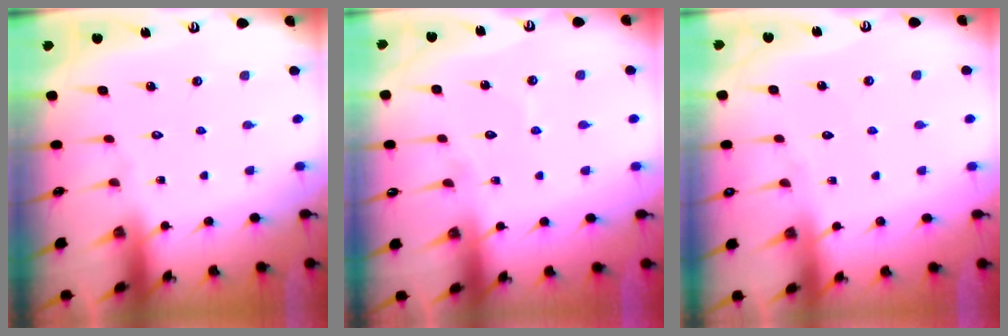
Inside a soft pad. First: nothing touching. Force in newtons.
{"total": 4.7, "press": 4.7, "slide": 0.3}
{"total": 2.7, "press": 2.6, "slide": 0.5}